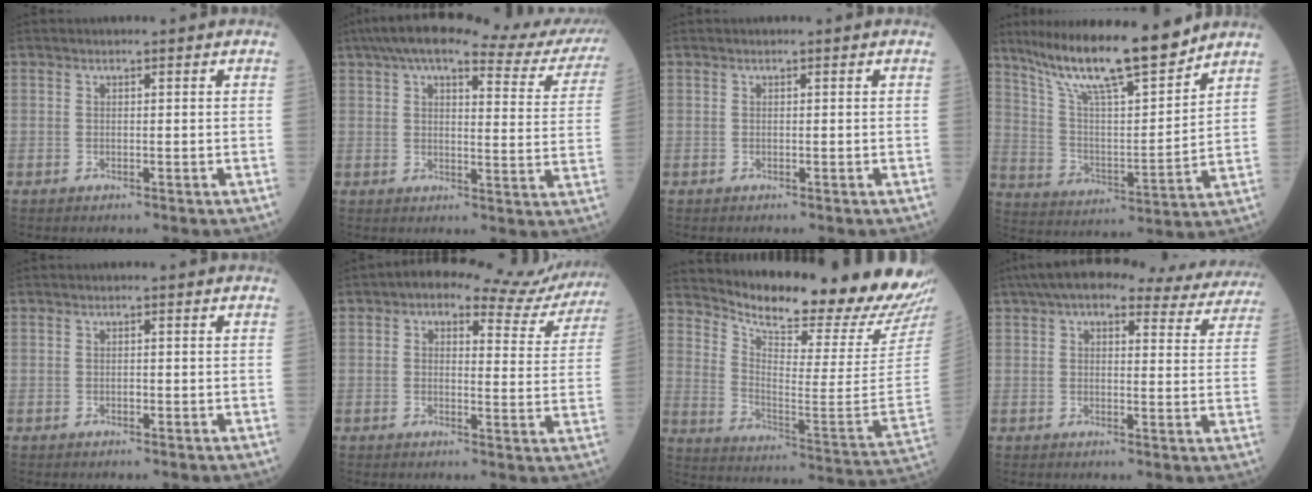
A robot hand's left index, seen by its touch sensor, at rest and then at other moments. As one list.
[{"total": 23.7, "force": [20.6, 4.2, 11.1], "torque": [-0.155, -0.009, 0.238]}, {"total": 0.0}, {"total": 17.0, "force": [14.0, 1.7, 9.4], "torque": [-0.164, -0.002, 0.250]}, {"total": 0.5, "force": [-0.2, 0.3, 0.4], "torque": [-0.009, 0.000, -0.005]}, {"total": 11.3, "force": [9.6, 4.3, 4.0], "torque": [-0.029, 0.012, 0.090]}, {"total": 23.9, "force": [22.4, 1.2, 8.2], "torque": [-0.145, -0.112, 0.305]}, {"total": 21.2, "force": [18.1, 6.0, 9.1], "torque": [-0.130, 0.032, 0.211]}]